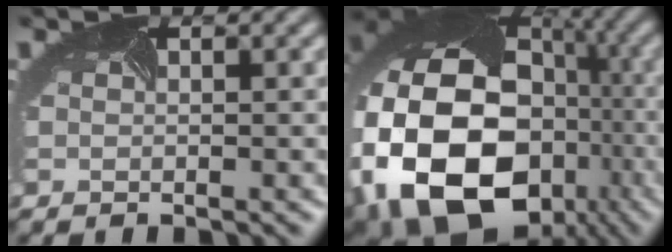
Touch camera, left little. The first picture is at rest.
{"total": 21.3, "force": [-5.2, 15.8, 13.3], "torque": [-0.293, -0.027, -0.086]}